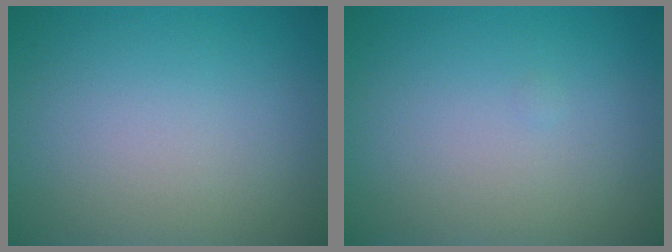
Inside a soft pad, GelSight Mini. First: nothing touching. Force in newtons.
{"total": 0.0}